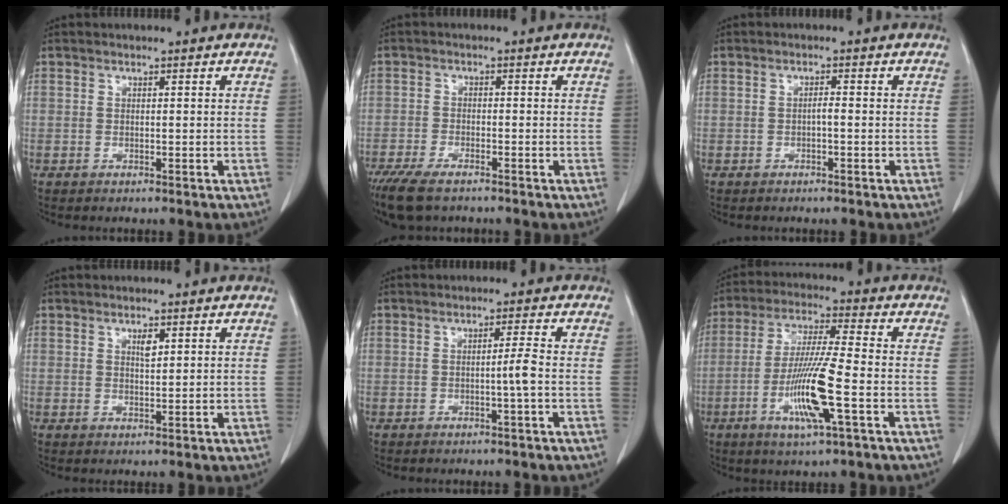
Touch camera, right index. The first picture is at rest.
{"total": 7.7, "force": [-5.9, 2.3, 4.3], "torque": [-0.077, -0.016, -0.102]}
{"total": 1.0, "force": [-0.3, 0.1, 0.9], "torque": [-0.016, 0.003, -0.005]}
{"total": 1.7, "force": [0.9, 0.6, 1.4], "torque": [-0.025, -0.003, 0.016]}
{"total": 2.3, "force": [-0.6, -0.7, 2.1], "torque": [-0.032, -0.001, -0.012]}
{"total": 11.8, "force": [-3.6, 0.0, 11.2], "torque": [-0.226, -0.016, -0.070]}